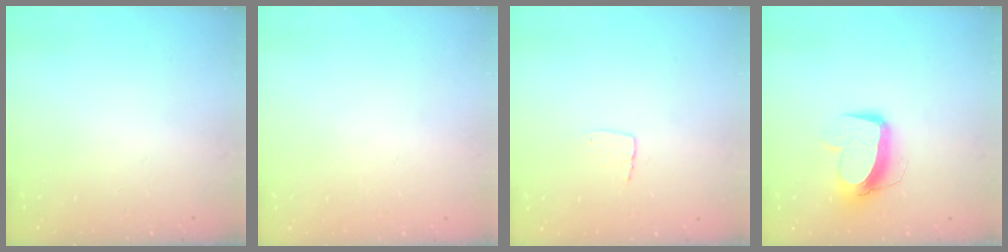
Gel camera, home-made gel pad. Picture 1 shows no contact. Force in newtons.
{"total": 0.0}
{"total": 4.0, "press": 4.0, "slide": 0.3}
{"total": 11.1, "press": 11.0, "slide": 1.4}